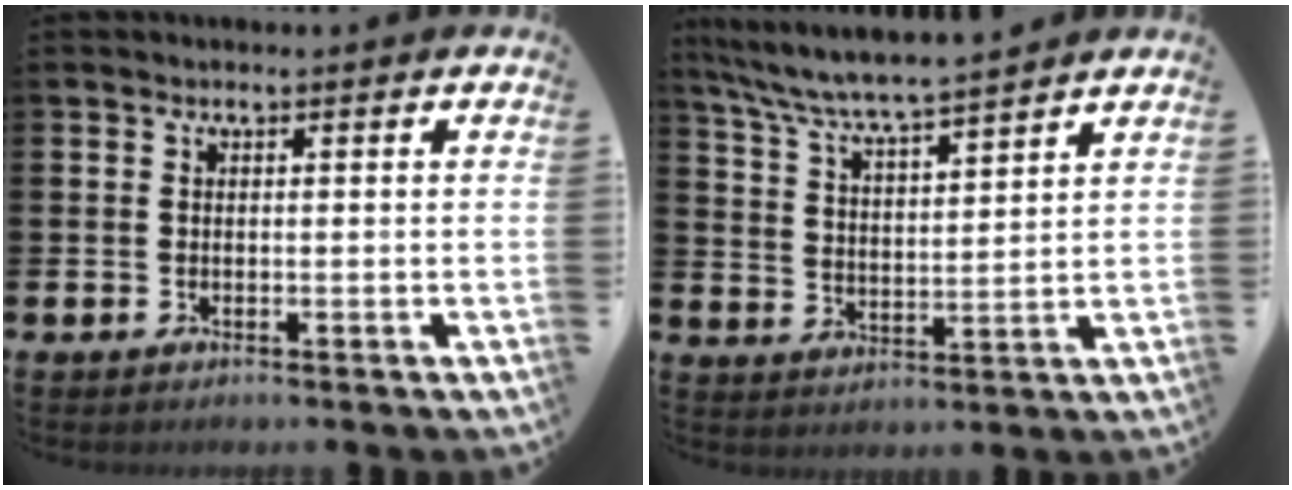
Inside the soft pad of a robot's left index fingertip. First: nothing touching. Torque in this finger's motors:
{"motor_torque": [0.14, -0.78, 0.88, 0.21]}